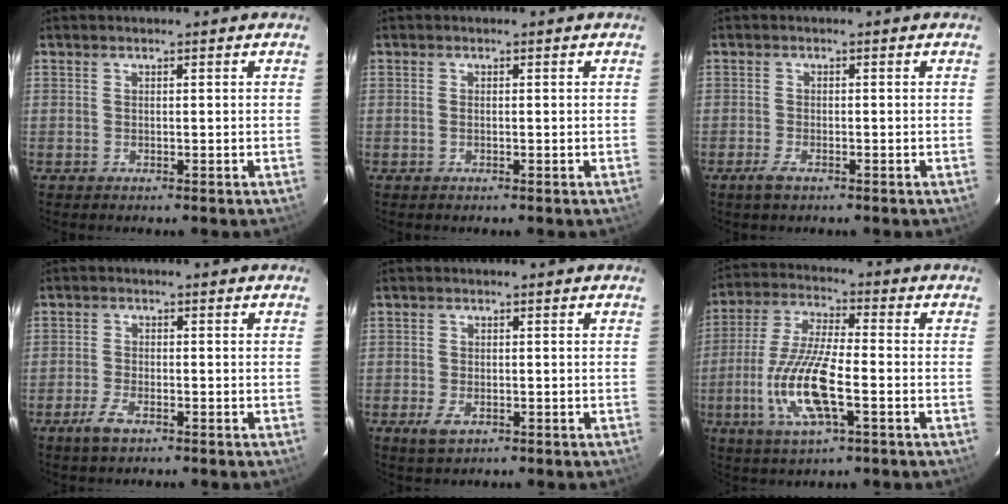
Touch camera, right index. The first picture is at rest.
{"total": 0.5, "force": [-0.1, 0.2, 0.5], "torque": [-0.012, 0.001, -0.003]}
{"total": 2.5, "force": [-1.7, 1.0, 1.5], "torque": [-0.038, -0.004, -0.033]}
{"total": 3.8, "force": [-2.5, 1.5, 2.5], "torque": [-0.067, -0.003, -0.048]}
{"total": 3.4, "force": [-1.6, 1.9, 2.3], "torque": [-0.051, -0.007, -0.026]}
{"total": 14.5, "force": [-4.3, 3.9, 13.3], "torque": [-0.279, -0.009, -0.083]}